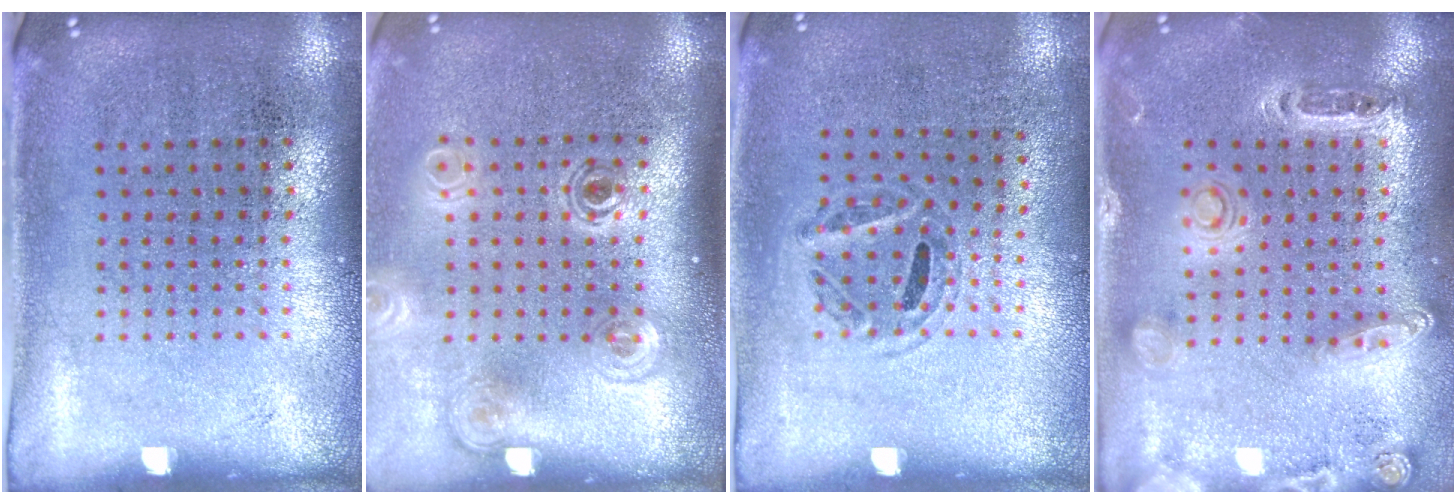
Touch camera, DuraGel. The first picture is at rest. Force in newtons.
{"total": 1.9, "press": 1.3, "slide": 1.4}
{"total": 1.0, "press": 0.7, "slide": 0.7}
{"total": 1.5, "press": 1.4, "slide": 0.2}